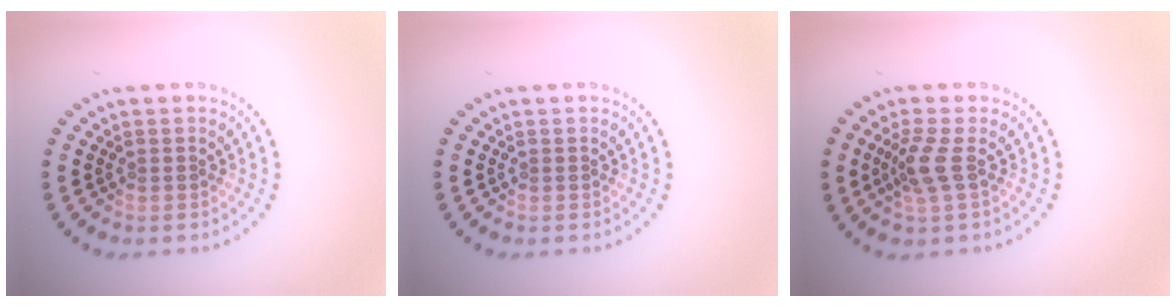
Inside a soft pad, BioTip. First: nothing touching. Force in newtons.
{"total": 0.0}
{"total": 2.3, "press": 1.8, "slide": 1.5}